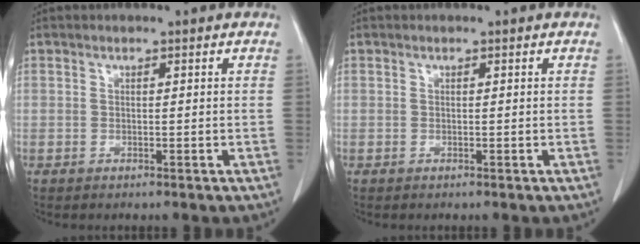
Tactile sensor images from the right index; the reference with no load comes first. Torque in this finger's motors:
{"motor_torque": [0.00, 0.00, 0.00, 0.00]}